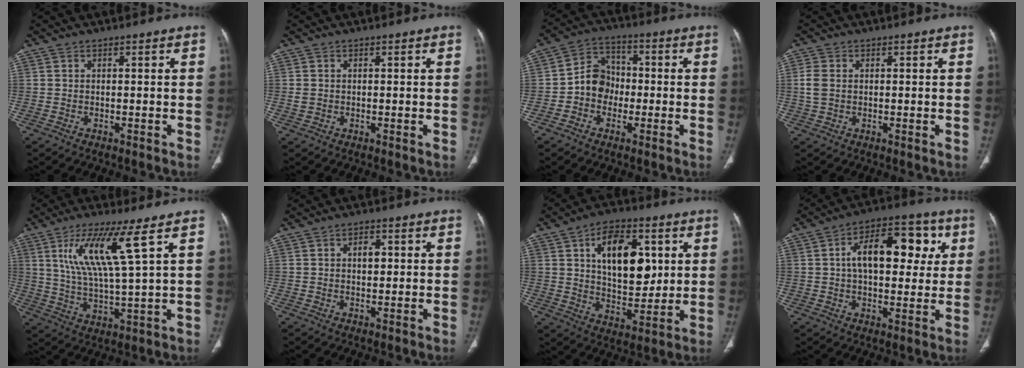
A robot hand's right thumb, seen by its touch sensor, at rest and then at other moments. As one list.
[{"total": 1.3, "force": [0.0, 1.0, 0.9], "torque": [-0.022, -0.001, 0.002]}, {"total": 7.7, "force": [-1.6, 6.7, 3.4], "torque": [-0.028, 0.030, -0.042]}, {"total": 3.2, "force": [0.3, 2.2, 2.4], "torque": [-0.060, 0.001, 0.005]}, {"total": 12.3, "force": [5.4, 1.1, 11.0], "torque": [-0.229, -0.030, 0.108]}, {"total": 2.9, "force": [0.6, 1.8, 2.3], "torque": [-0.024, -0.003, 0.007]}, {"total": 16.6, "force": [4.7, 9.6, 12.7], "torque": [-0.153, -0.023, 0.079]}, {"total": 16.1, "force": [3.6, 9.0, 12.9], "torque": [-0.159, 0.020, 0.049]}]